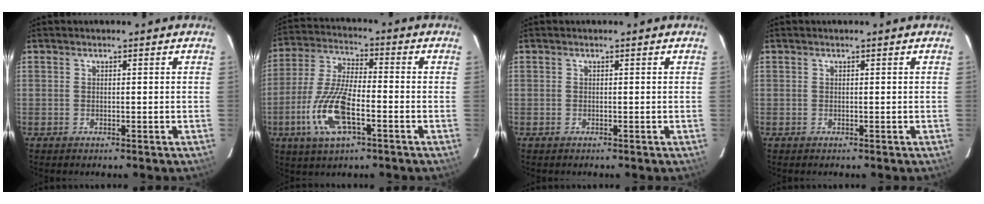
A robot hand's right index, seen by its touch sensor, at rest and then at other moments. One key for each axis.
{"total": 13.6, "fx": -5.2, "fy": 4.7, "fz": 11.7, "tx": -0.254, "ty": -0.008, "tz": -0.101}
{"total": 0.0}
{"total": 0.0}